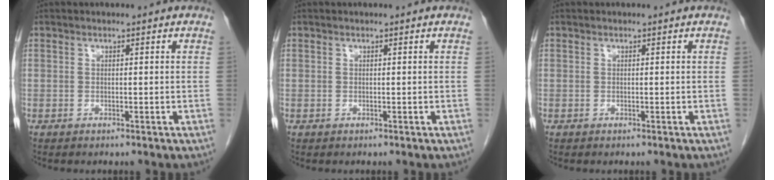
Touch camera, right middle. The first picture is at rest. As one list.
[{"total": 0.0}, {"total": 0.0}]